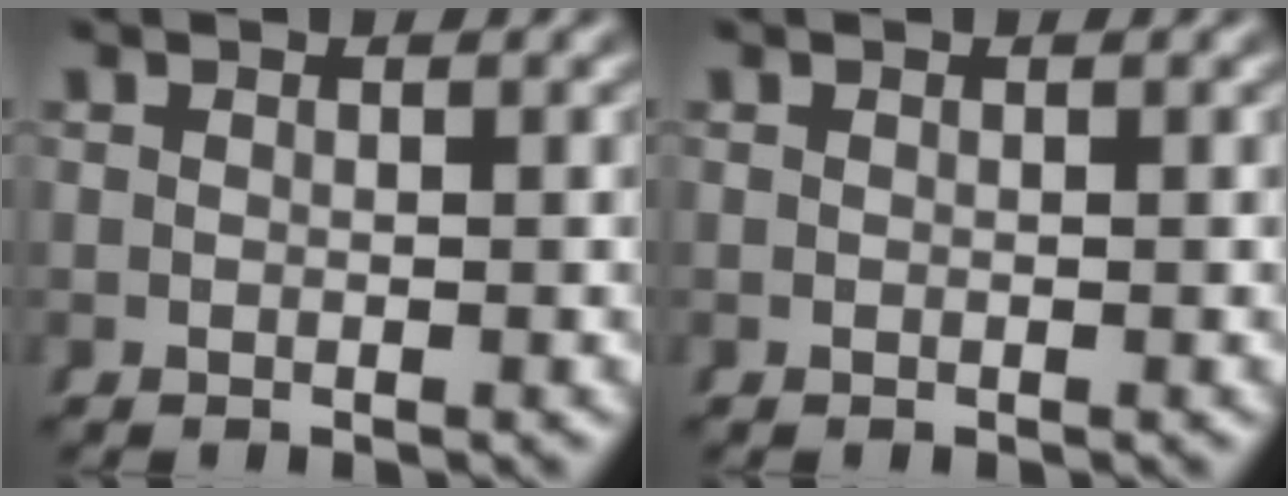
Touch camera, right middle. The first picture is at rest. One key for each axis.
{"total": 0.0}